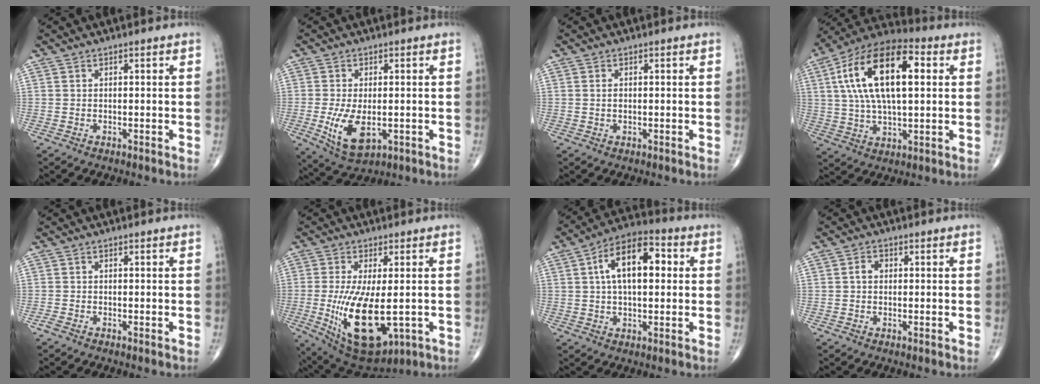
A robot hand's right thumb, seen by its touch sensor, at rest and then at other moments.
{"total": 8.9, "force": [-1.7, 4.6, 7.4], "torque": [-0.140, -0.016, -0.019]}
{"total": 0.9, "force": [0.1, 0.5, 0.7], "torque": [-0.011, 0.000, 0.001]}
{"total": 20.8, "force": [4.7, 9.6, 17.8], "torque": [-0.315, 0.020, 0.070]}
{"total": 1.2, "force": [-0.7, 0.4, 0.9], "torque": [-0.022, -0.004, -0.018]}
{"total": 16.4, "force": [-2.7, 6.8, 14.7], "torque": [-0.270, -0.026, -0.020]}
{"total": 14.1, "force": [2.8, 7.2, 11.8], "torque": [-0.185, 0.026, 0.038]}
{"total": 1.9, "force": [0.1, 1.4, 1.2], "torque": [-0.016, 0.008, -0.002]}